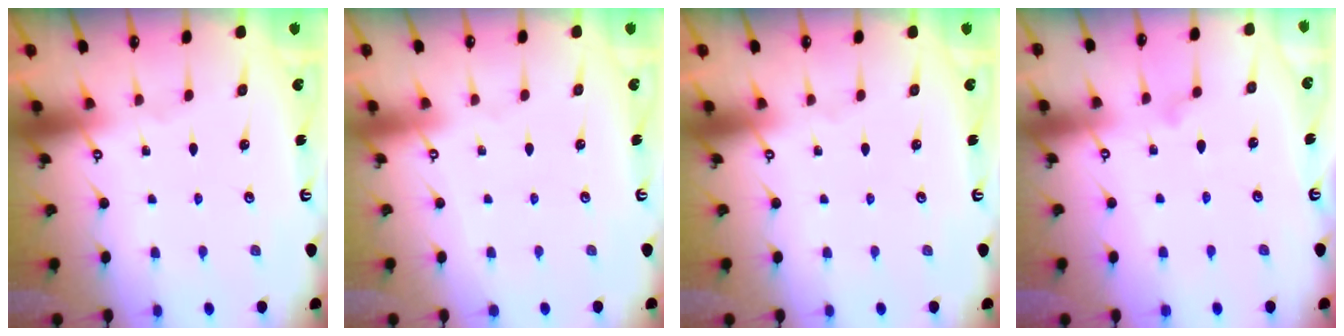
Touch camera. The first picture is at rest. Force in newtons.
{"total": 4.0, "press": 4.0, "slide": 0.2}
{"total": 0.0}
{"total": 6.7, "press": 6.7, "slide": 0.5}